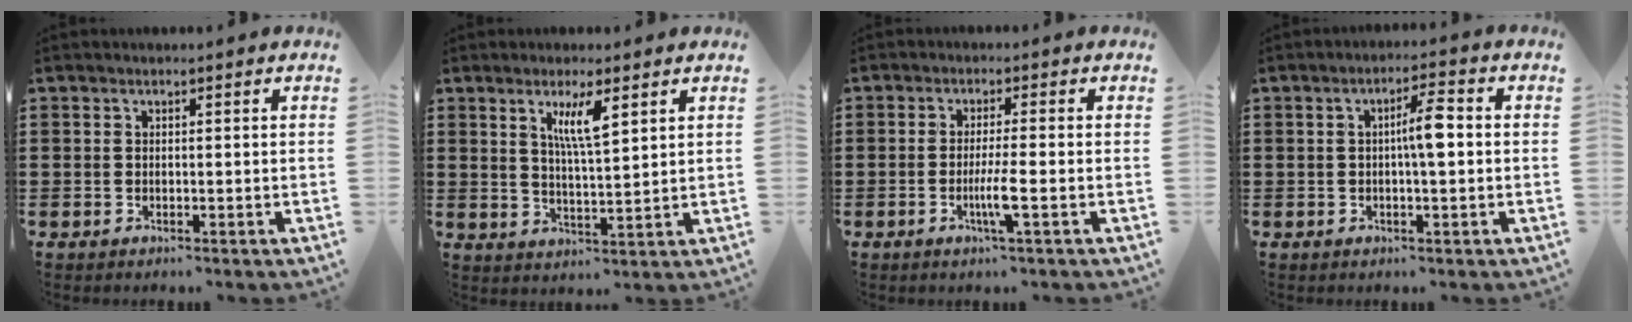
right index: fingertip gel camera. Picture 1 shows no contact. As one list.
[{"total": 5.4, "force": [2.7, 1.2, 4.6], "torque": [-0.098, 0.005, 0.045]}, {"total": 4.2, "force": [-1.3, -0.1, 4.0], "torque": [-0.076, -0.015, -0.027]}, {"total": 4.8, "force": [0.0, 0.8, 4.7], "torque": [-0.078, 0.002, -0.005]}]